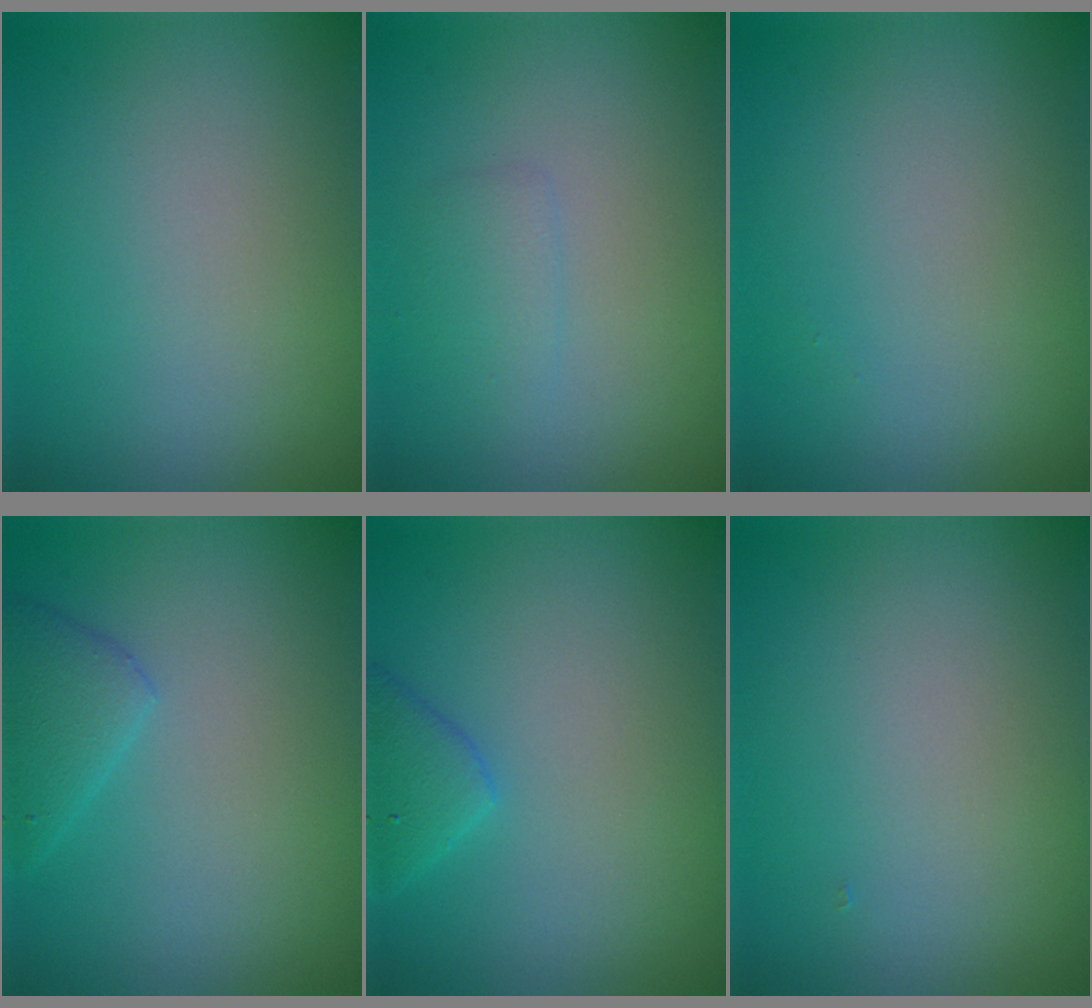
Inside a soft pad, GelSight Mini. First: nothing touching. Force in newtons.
{"total": 1.2, "press": 1.2, "slide": 0.0}
{"total": 0.0}
{"total": 2.4, "press": 2.4, "slide": 0.2}
{"total": 2.3, "press": 2.3, "slide": 0.2}
{"total": 0.0}